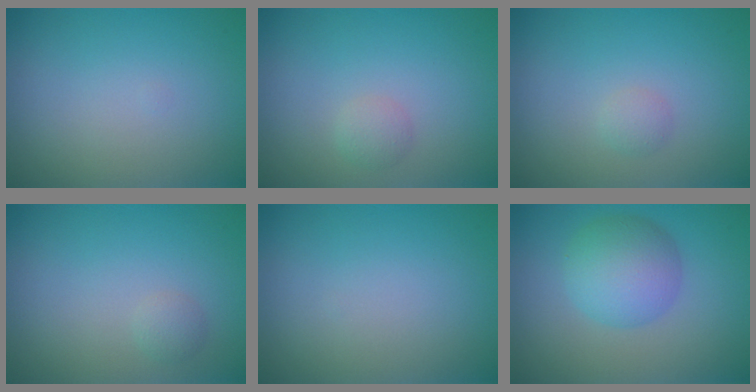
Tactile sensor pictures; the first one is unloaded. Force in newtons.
{"total": 1.1, "press": 1.1, "slide": 0.1}
{"total": 0.9, "press": 0.9, "slide": 0.0}
{"total": 1.0, "press": 1.0, "slide": 0.1}
{"total": 0.0}
{"total": 5.0, "press": 5.0, "slide": 0.1}